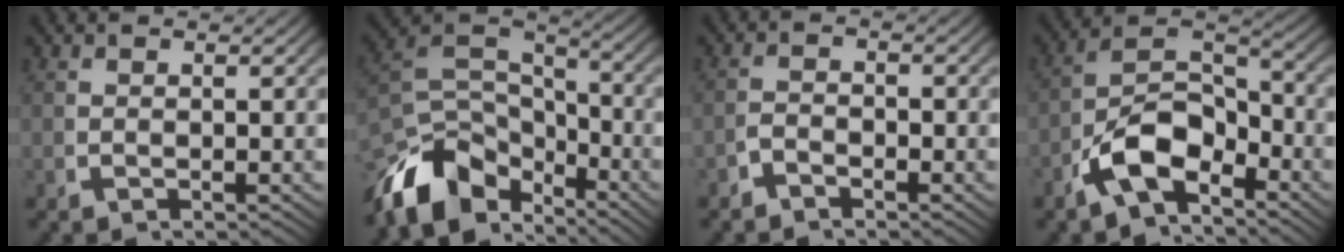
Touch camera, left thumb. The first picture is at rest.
{"total": 12.1, "force": [-3.2, 8.5, 8.0], "torque": [-0.161, -0.041, -0.041]}
{"total": 1.5, "force": [-1.4, 0.6, 0.2], "torque": [0.001, -0.005, -0.029]}
{"total": 8.6, "force": [-2.6, 5.4, 6.1], "torque": [-0.124, -0.029, -0.038]}